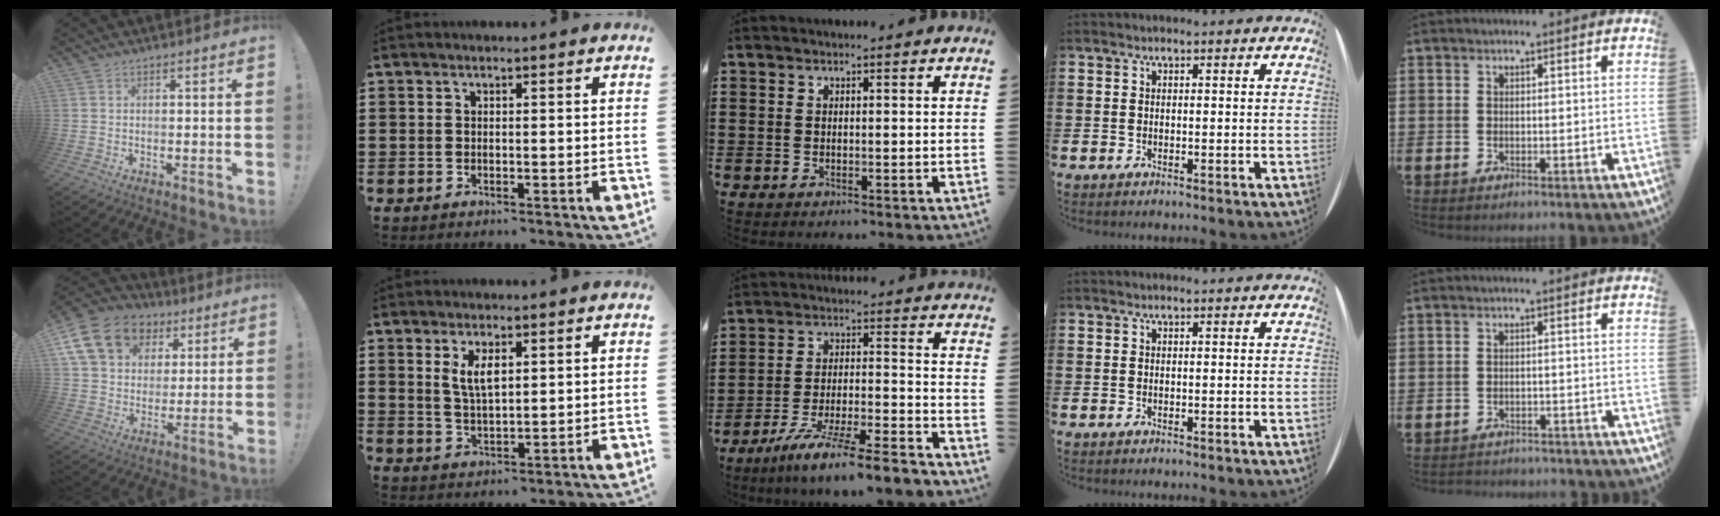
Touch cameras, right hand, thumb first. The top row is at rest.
{"thumb": {"total": 18.4, "force": [8.1, 13.8, 8.9], "torque": [-0.131, -0.032, 0.161]}, "index": {"total": 4.2, "force": [1.6, 1.6, 3.5], "torque": [-0.075, 0.004, 0.028]}, "middle": {"total": 8.8, "force": [-7.8, -0.5, 4.0], "torque": [-0.073, 0.000, -0.151]}, "little": {"total": 1.7, "force": [-1.6, 0.0, -0.2], "torque": [-0.002, 0.003, -0.037]}}